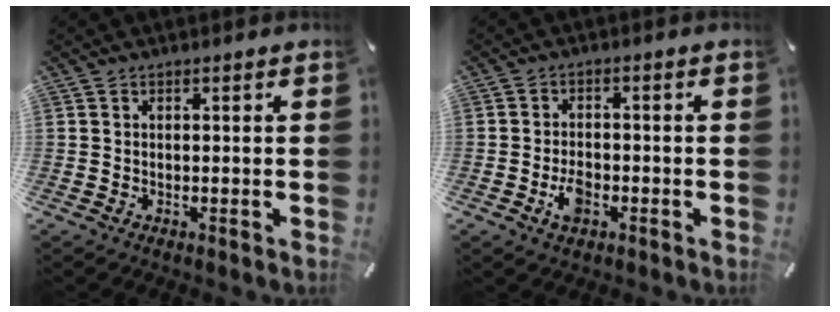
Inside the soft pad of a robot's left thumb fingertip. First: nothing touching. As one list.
[{"total": 4.5, "force": [-1.9, 2.7, 3.1], "torque": [-0.062, 0.007, -0.034]}]